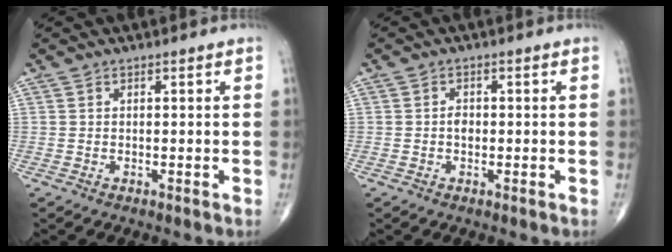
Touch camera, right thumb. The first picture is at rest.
{"total": 1.8, "force": [-0.2, 1.2, 1.2], "torque": [-0.015, 0.004, -0.005]}